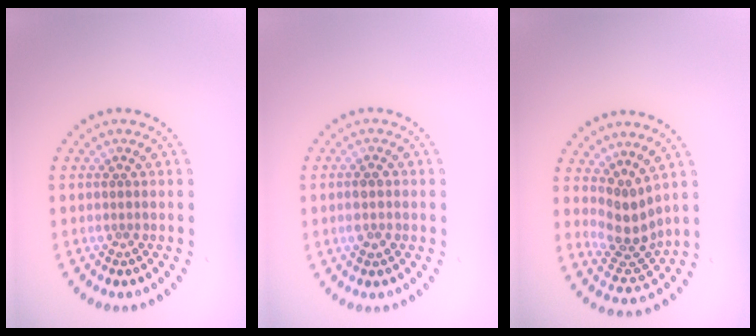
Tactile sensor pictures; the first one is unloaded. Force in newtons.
{"total": 1.6, "press": 1.6, "slide": 0.4}
{"total": 3.5, "press": 2.7, "slide": 2.3}